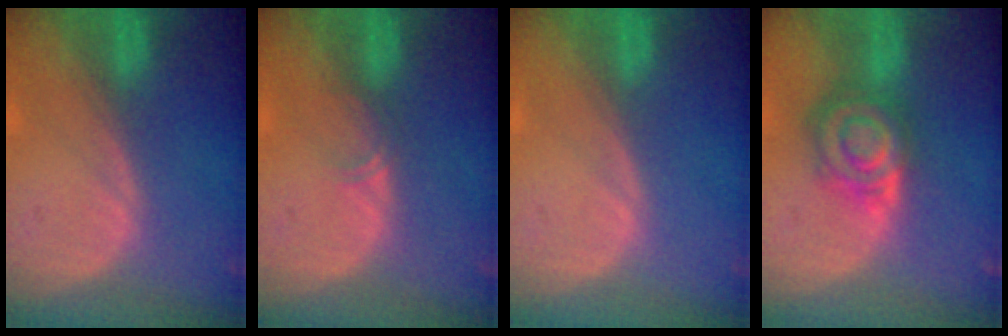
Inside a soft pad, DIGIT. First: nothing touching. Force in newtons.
{"total": 1.4, "press": 1.1, "slide": 0.9}
{"total": 0.0}
{"total": 7.6, "press": 6.9, "slide": 3.2}